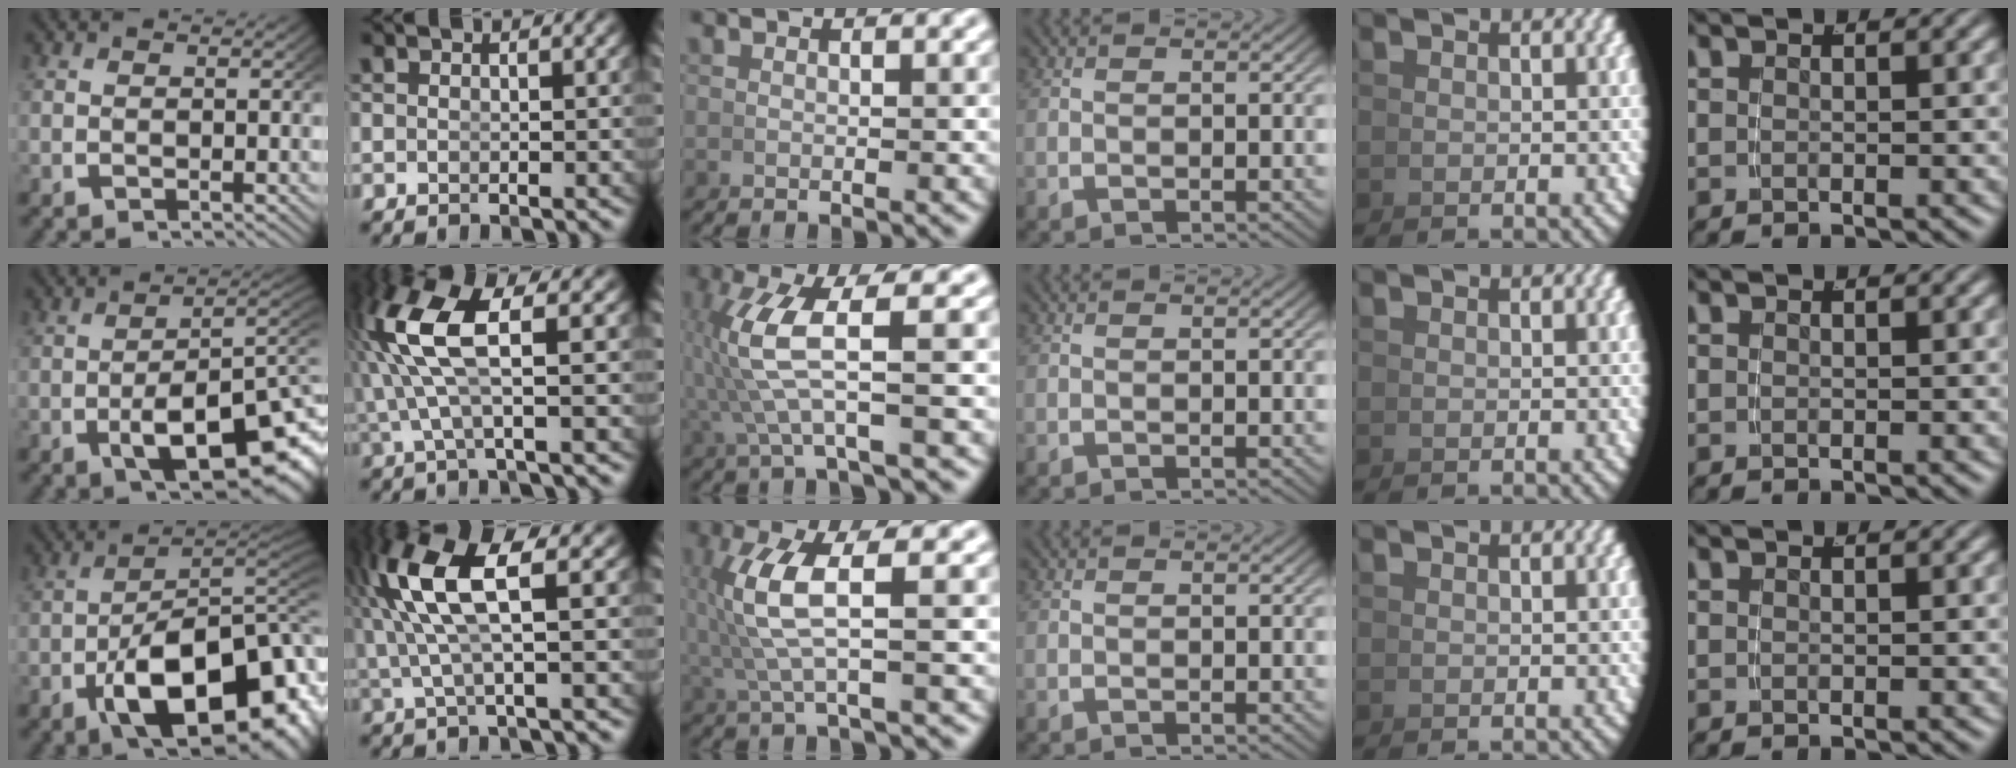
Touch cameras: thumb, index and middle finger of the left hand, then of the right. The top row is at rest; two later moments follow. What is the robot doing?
{"motion": "lift_and_place", "object": "bowl"}